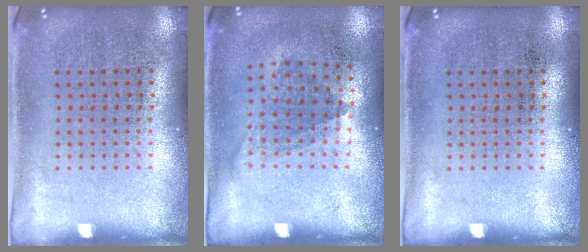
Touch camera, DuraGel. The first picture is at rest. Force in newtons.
{"total": 1.1, "press": 0.8, "slide": 0.7}
{"total": 0.0}